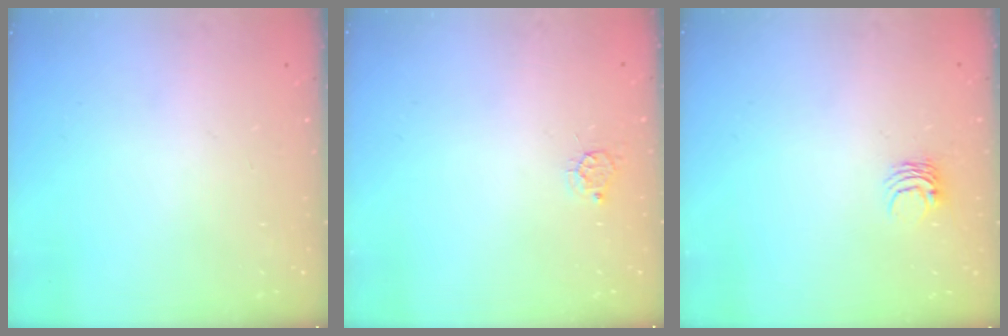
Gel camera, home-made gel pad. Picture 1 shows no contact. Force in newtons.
{"total": 3.9, "press": 3.9, "slide": 0.3}
{"total": 4.0, "press": 3.9, "slide": 0.2}